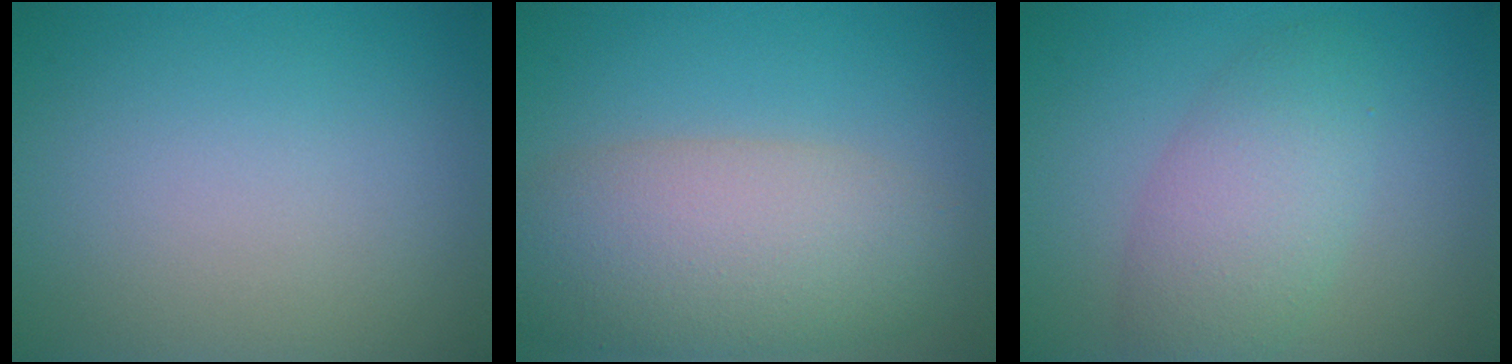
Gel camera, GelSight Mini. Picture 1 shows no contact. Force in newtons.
{"total": 7.7, "press": 7.7, "slide": 0.6}
{"total": 4.6, "press": 4.6, "slide": 0.1}